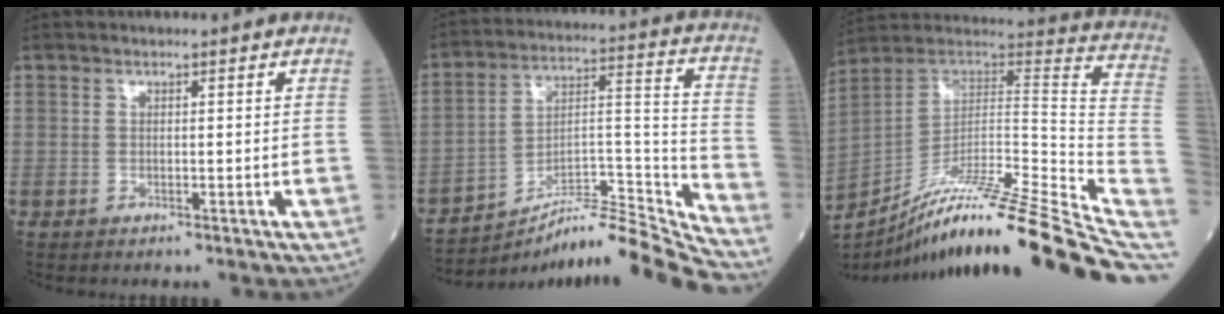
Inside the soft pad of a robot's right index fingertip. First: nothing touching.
{"total": 18.3, "force": [-17.4, -1.3, 5.5], "torque": [-0.092, 0.039, -0.280]}
{"total": 28.7, "force": [-21.6, -0.2, 19.0], "torque": [-0.204, -0.001, -0.337]}